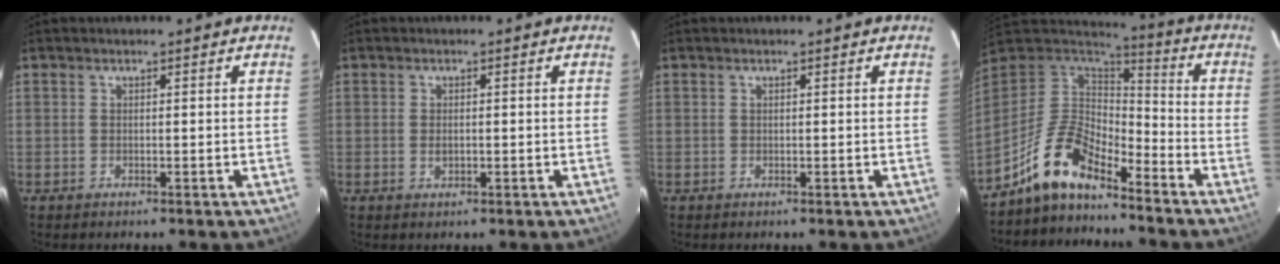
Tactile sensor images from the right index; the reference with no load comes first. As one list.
[{"total": 1.5, "force": [-0.2, 1.0, 1.2], "torque": [-0.021, -0.001, -0.002]}, {"total": 0.0}, {"total": 12.5, "force": [-9.8, 4.3, 6.4], "torque": [-0.137, 0.014, -0.196]}]